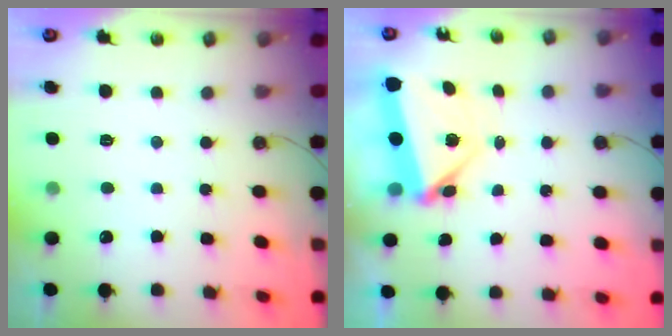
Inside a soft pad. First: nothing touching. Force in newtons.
{"total": 5.9, "press": 5.9, "slide": 0.6}